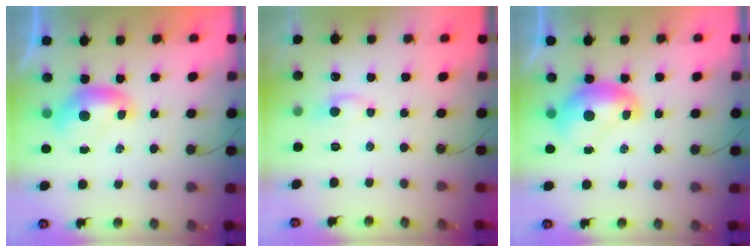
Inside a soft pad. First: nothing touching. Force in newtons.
{"total": 1.0, "press": 0.9, "slide": 0.5}
{"total": 2.6, "press": 2.5, "slide": 0.7}